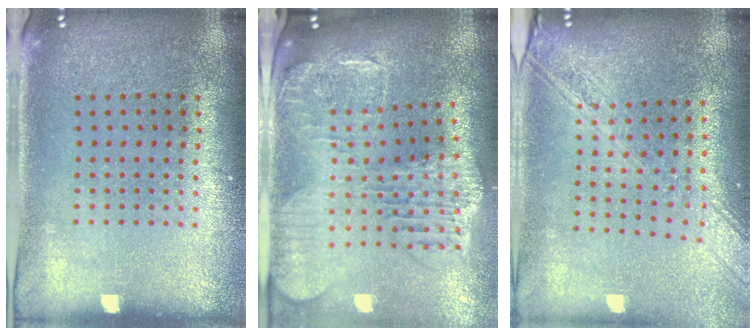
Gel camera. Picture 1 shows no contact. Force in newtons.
{"total": 2.5, "press": 2.2, "slide": 1.2}
{"total": 2.0, "press": 1.8, "slide": 1.0}